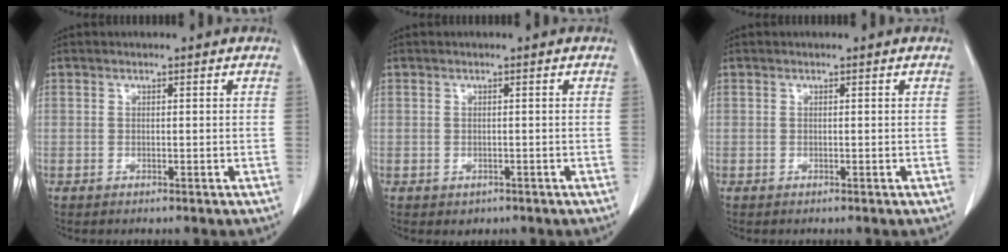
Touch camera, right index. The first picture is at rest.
{"total": 1.1, "force": [-0.5, 0.9, 0.3], "torque": [-0.006, 0.002, -0.001]}
{"total": 0.0}